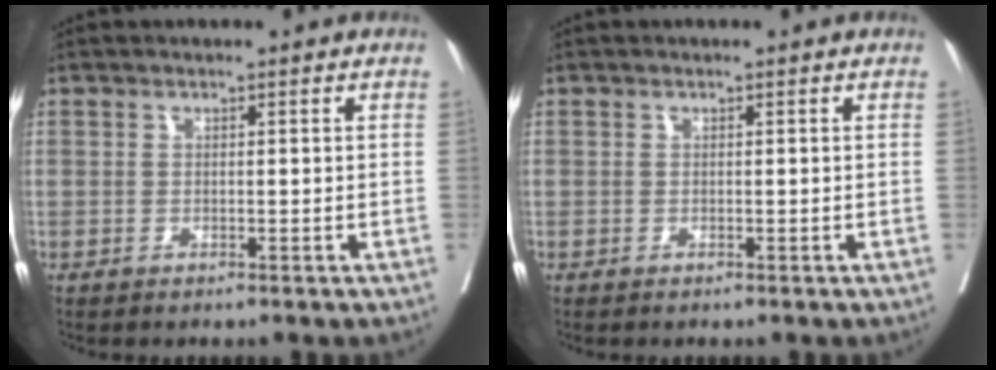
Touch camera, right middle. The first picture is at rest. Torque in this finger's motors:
{"motor_torque": [0.30, -0.35, 0.08, 0.00]}